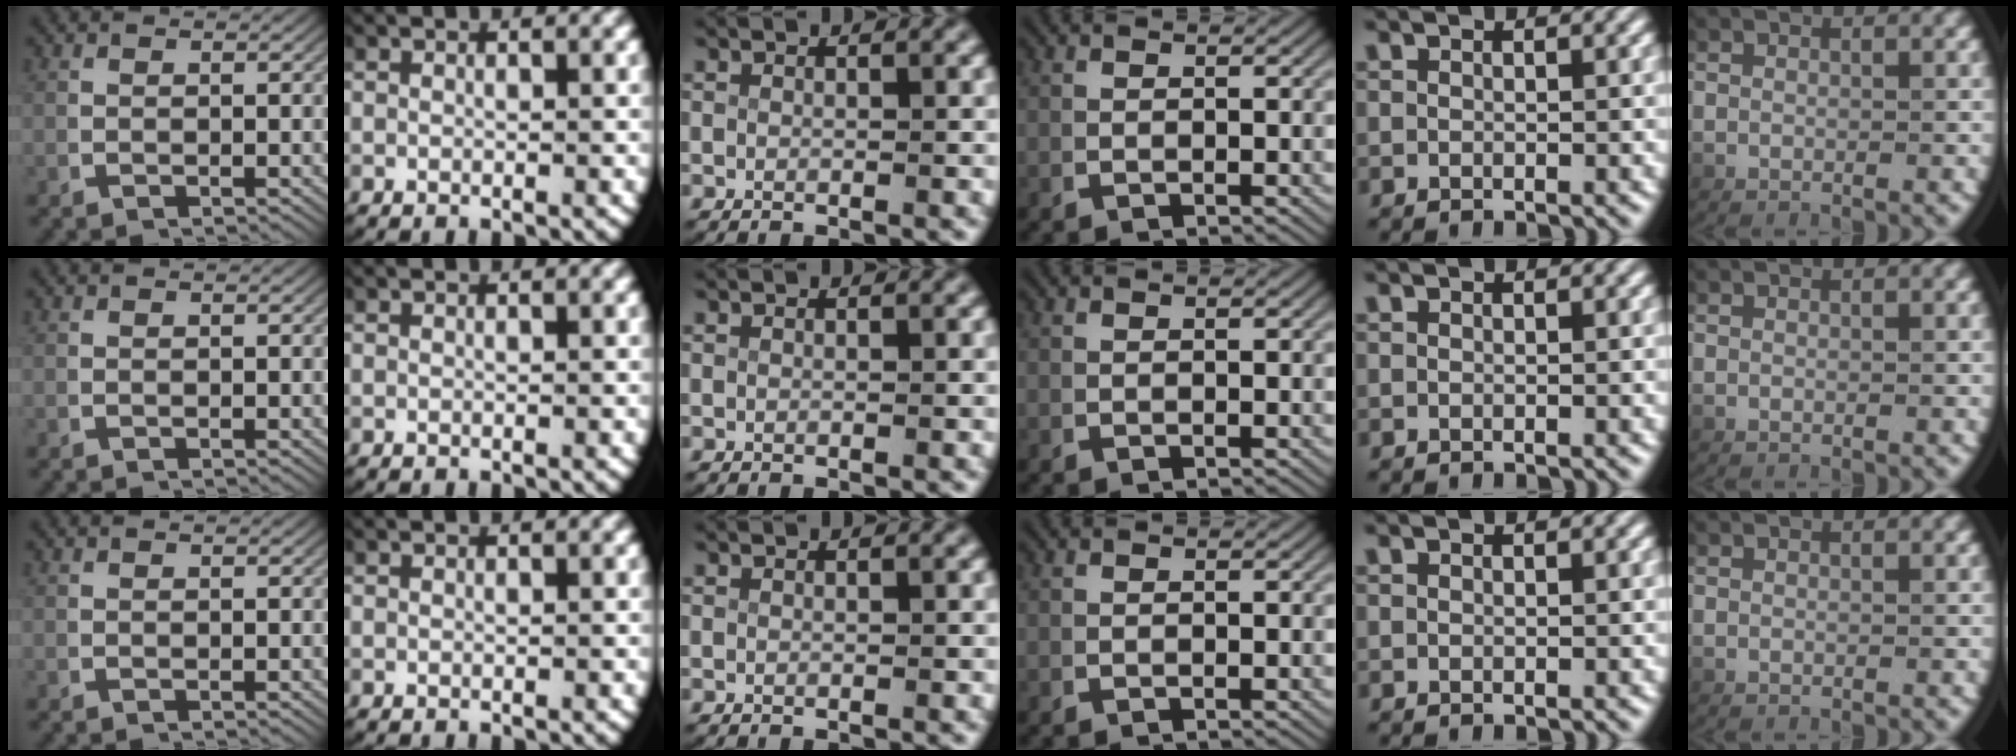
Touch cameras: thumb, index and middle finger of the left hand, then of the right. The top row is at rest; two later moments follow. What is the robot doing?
{"motion": "reach", "object": "card"}